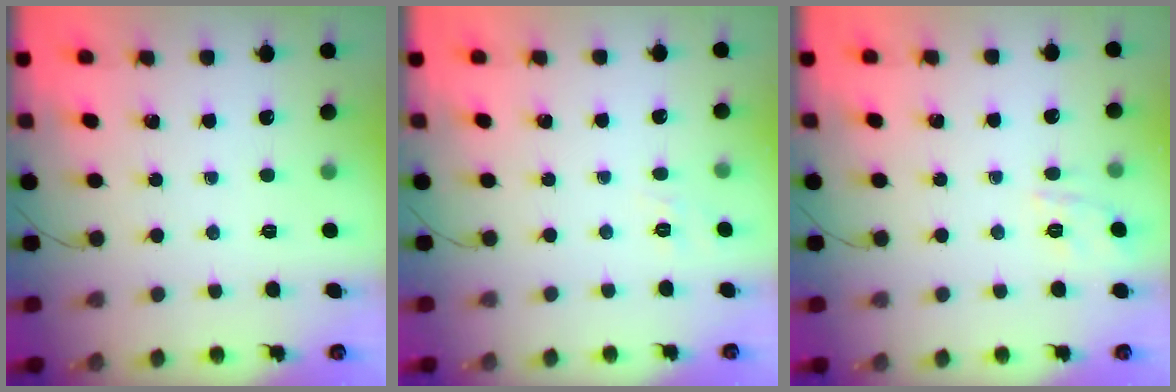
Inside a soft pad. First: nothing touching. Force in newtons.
{"total": 1.9, "press": 1.3, "slide": 1.4}
{"total": 1.9, "press": 0.9, "slide": 1.6}